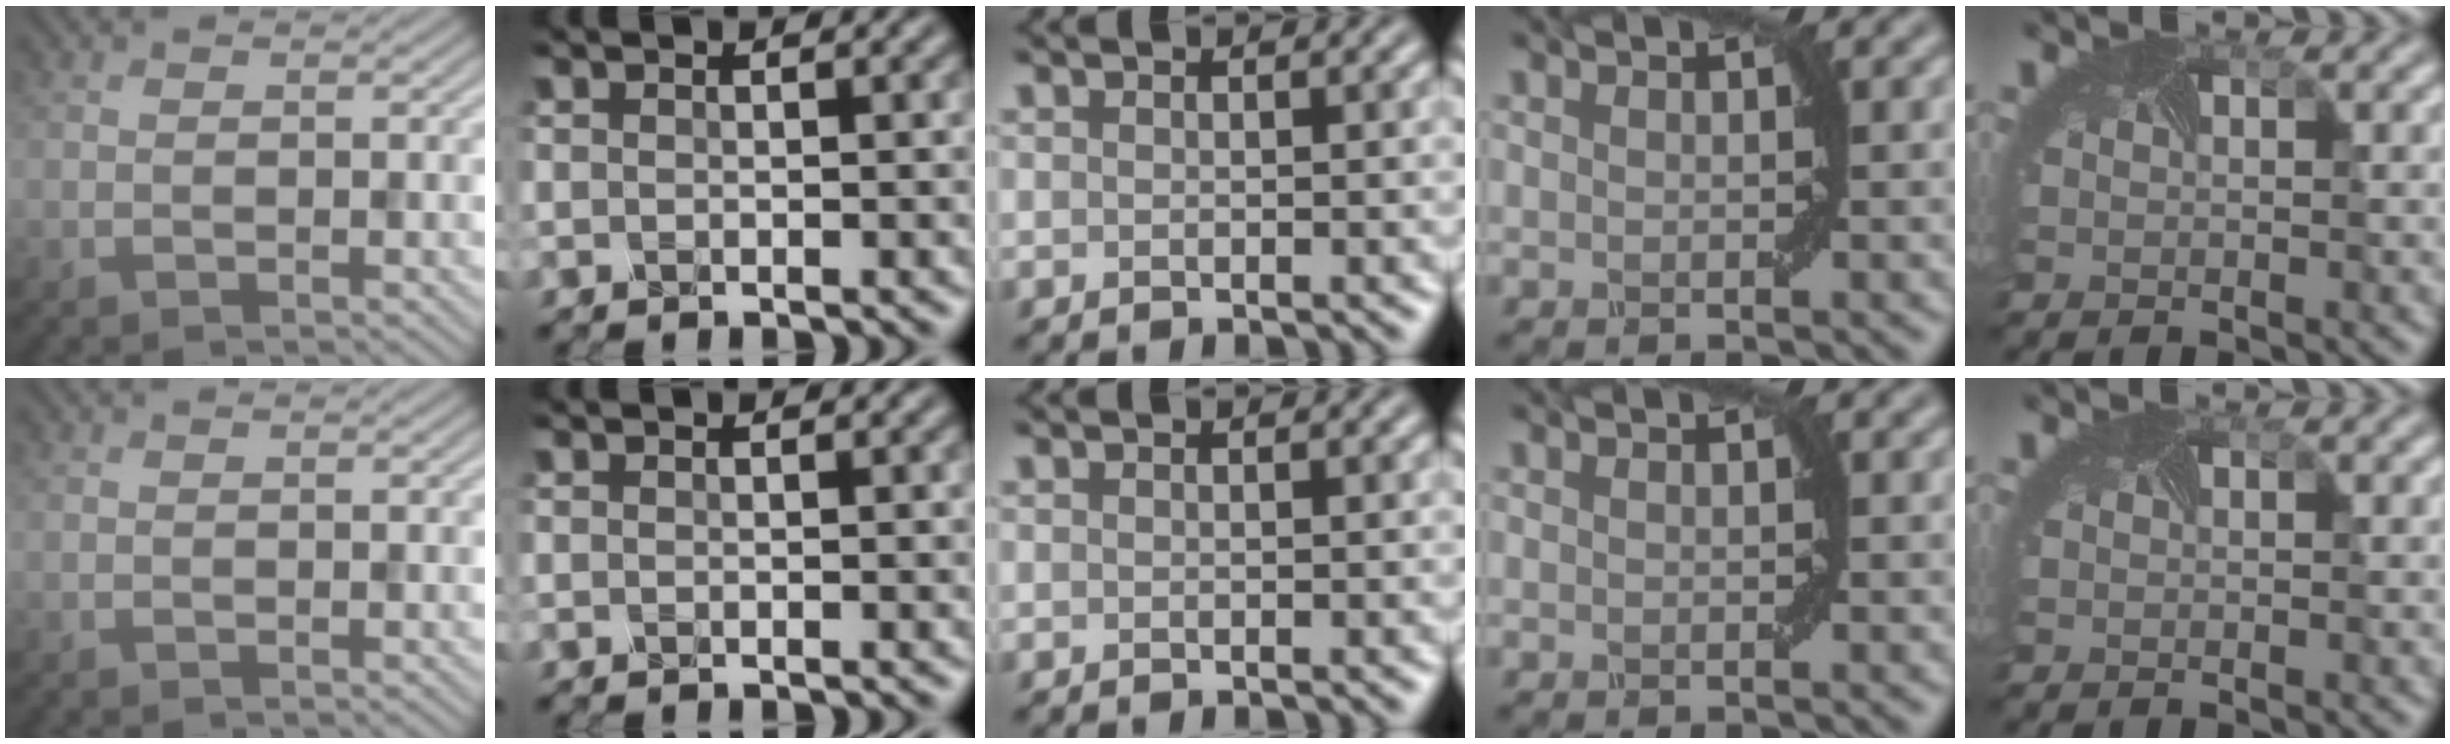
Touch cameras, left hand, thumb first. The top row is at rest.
{}